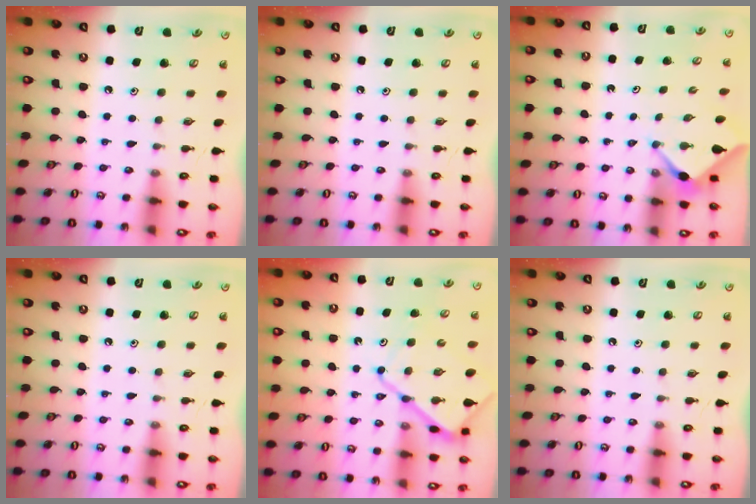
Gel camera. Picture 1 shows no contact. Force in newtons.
{"total": 0.0}
{"total": 3.0, "press": 2.9, "slide": 0.4}
{"total": 0.0}
{"total": 12.9, "press": 12.9, "slide": 1.4}
{"total": 0.0}